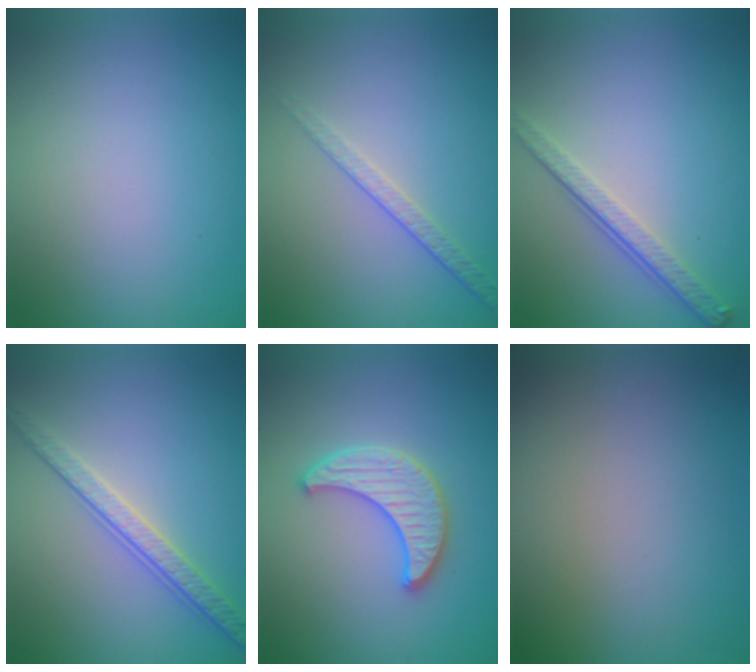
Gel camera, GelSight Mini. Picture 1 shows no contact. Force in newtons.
{"total": 1.9, "press": 1.4, "slide": 1.3}
{"total": 3.8, "press": 2.7, "slide": 2.6}
{"total": 3.6, "press": 3.3, "slide": 1.6}
{"total": 3.7, "press": 3.6, "slide": 0.8}
{"total": 0.0}